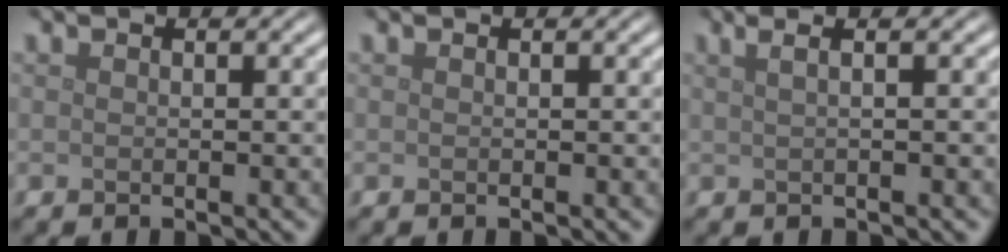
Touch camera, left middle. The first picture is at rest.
{"total": 0.0}
{"total": 4.1, "force": [1.9, 2.1, 2.9], "torque": [-0.023, 0.028, -0.004]}